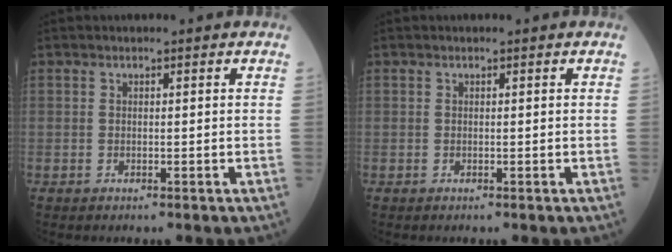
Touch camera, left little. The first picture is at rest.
{"total": 0.0}